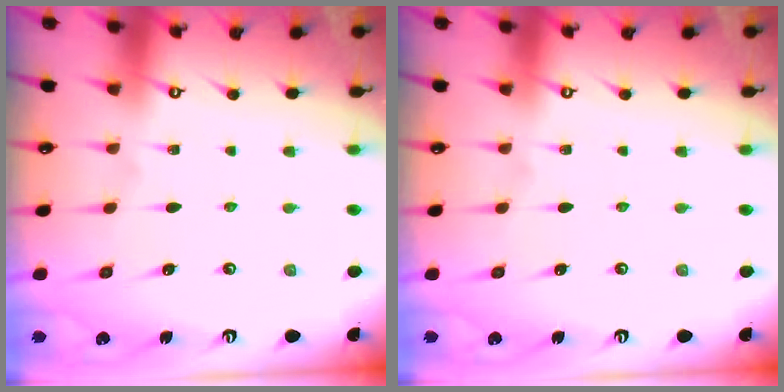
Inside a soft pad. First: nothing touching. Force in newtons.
{"total": 0.0}